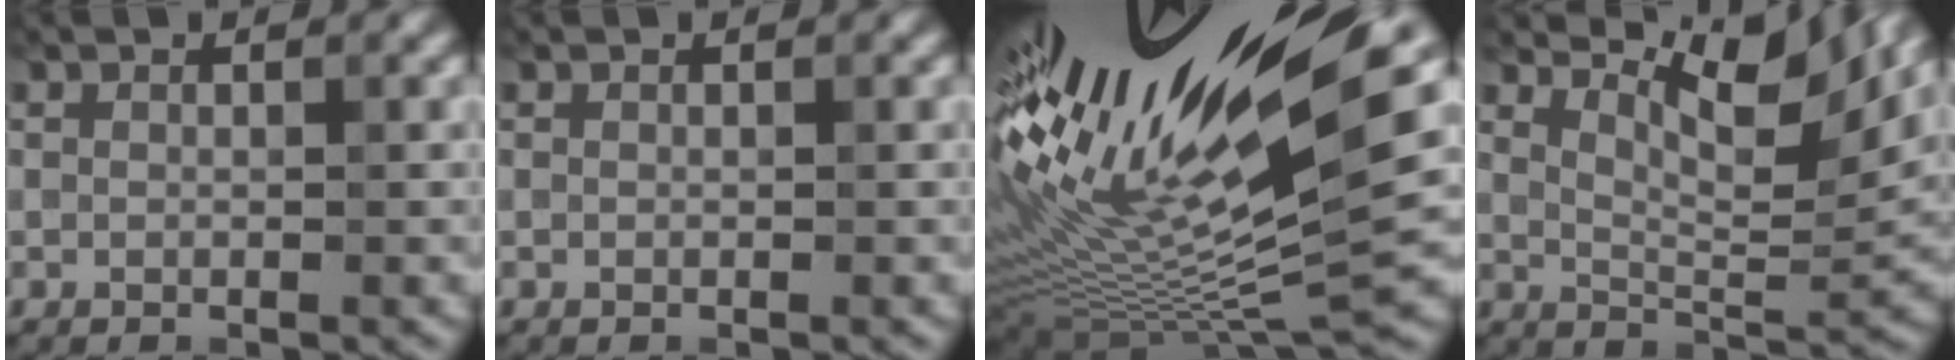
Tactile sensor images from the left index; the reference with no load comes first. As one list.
[{"total": 0.0}, {"total": 17.8, "force": [6.1, 4.3, 16.1], "torque": [-0.302, -0.005, 0.124]}, {"total": 6.9, "force": [5.1, 1.4, 4.5], "torque": [-0.070, 0.006, 0.085]}]